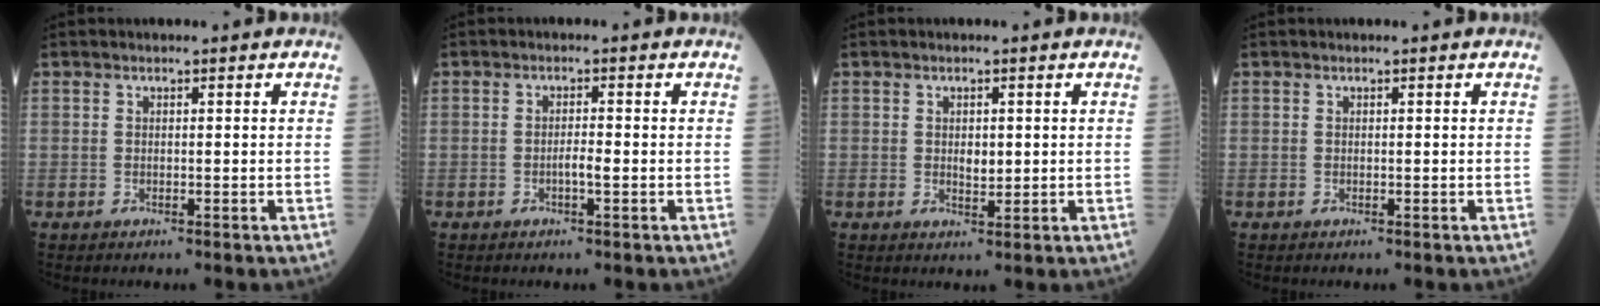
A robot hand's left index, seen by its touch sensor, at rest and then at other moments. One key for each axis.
{"total": 1.5, "fx": -0.5, "fy": 0.1, "fz": 1.4, "tx": -0.027, "ty": 0.000, "tz": -0.010}
{"total": 1.9, "fx": 0.3, "fy": 1.0, "fz": 1.6, "tx": -0.027, "ty": -0.003, "tz": 0.008}
{"total": 0.0}